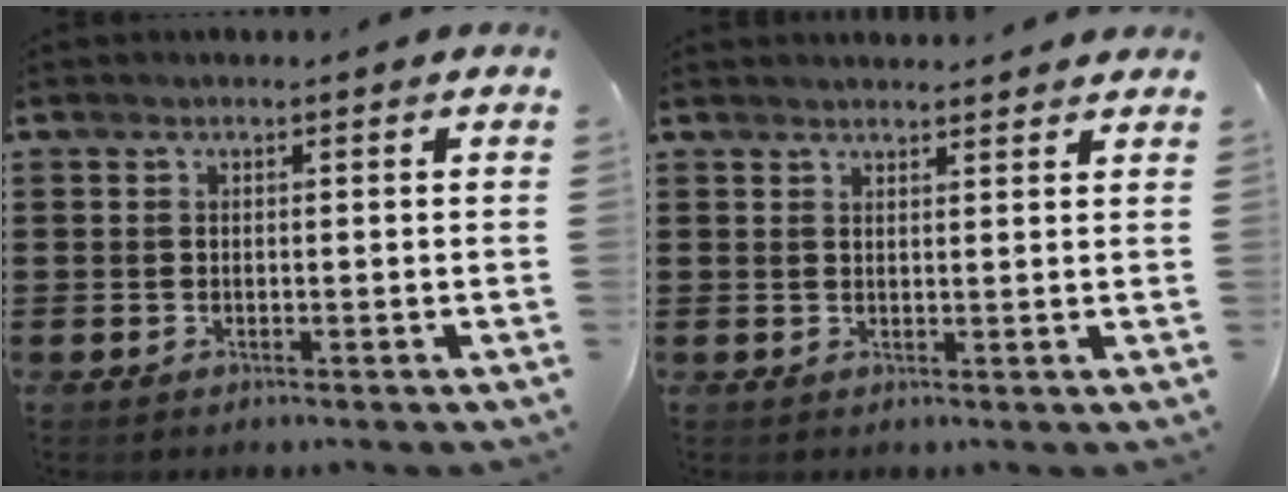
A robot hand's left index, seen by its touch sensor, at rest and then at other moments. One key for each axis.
{"total": 1.6, "fx": 1.6, "fy": 0.0, "fz": 0.1, "tx": -0.005, "ty": -0.001, "tz": 0.032}